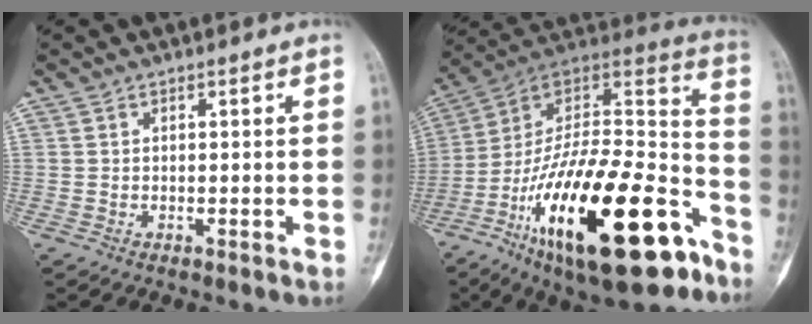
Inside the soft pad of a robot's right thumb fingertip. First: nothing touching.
{"total": 35.2, "force": [-17.2, 13.0, 27.8], "torque": [-0.434, 0.065, -0.276]}